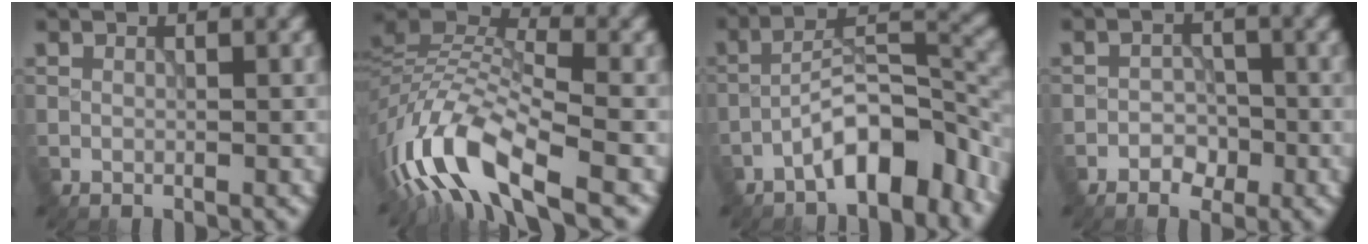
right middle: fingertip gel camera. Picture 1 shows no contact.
{"total": 11.3, "force": [-6.3, 3.7, 8.5], "torque": [-0.164, 0.007, -0.129]}
{"total": 7.4, "force": [-4.6, 2.4, 5.2], "torque": [-0.076, 0.020, -0.083]}
{"total": 1.9, "force": [-1.2, 1.3, 0.7], "torque": [-0.004, 0.004, -0.022]}